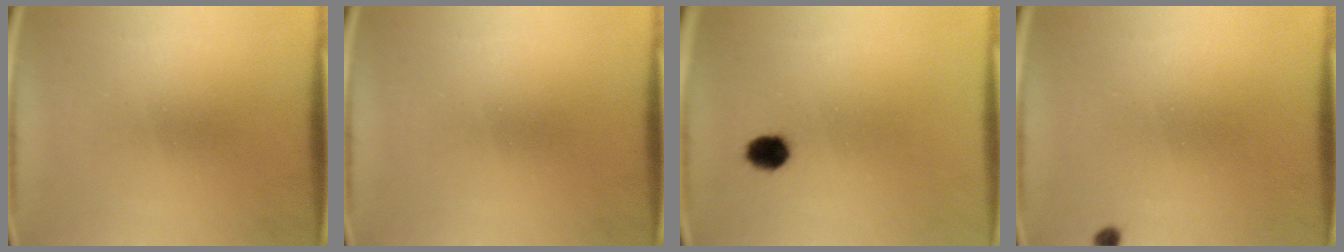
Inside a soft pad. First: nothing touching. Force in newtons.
{"total": 0.0}
{"total": 3.8}
{"total": 0.8}